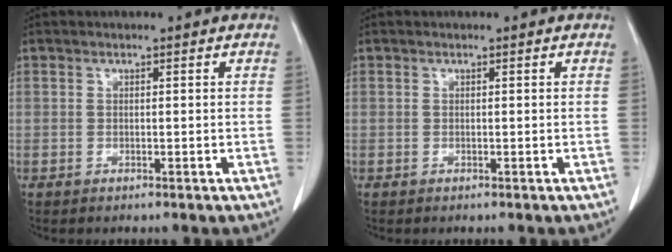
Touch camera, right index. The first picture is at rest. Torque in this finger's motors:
{"motor_torque": [0.00, 0.00, 0.00, 0.00]}